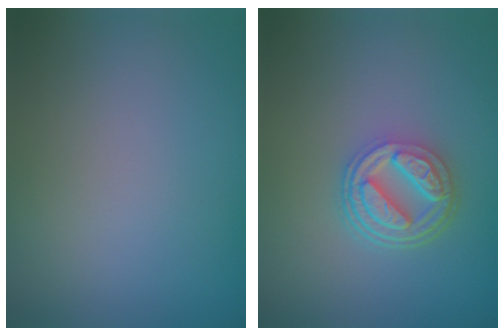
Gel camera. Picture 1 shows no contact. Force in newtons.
{"total": 5.0, "press": 3.7, "slide": 3.3}